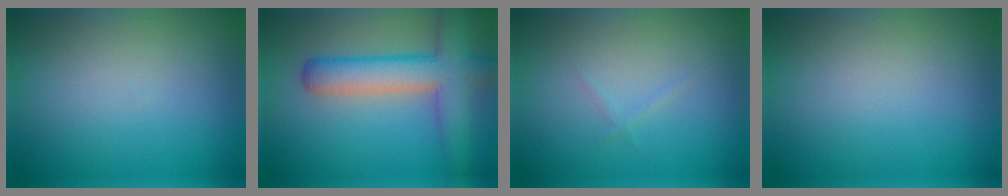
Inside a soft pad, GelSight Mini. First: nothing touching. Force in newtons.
{"total": 6.5, "press": 6.5, "slide": 0.3}
{"total": 0.5, "press": 0.5, "slide": 0.1}
{"total": 0.0}